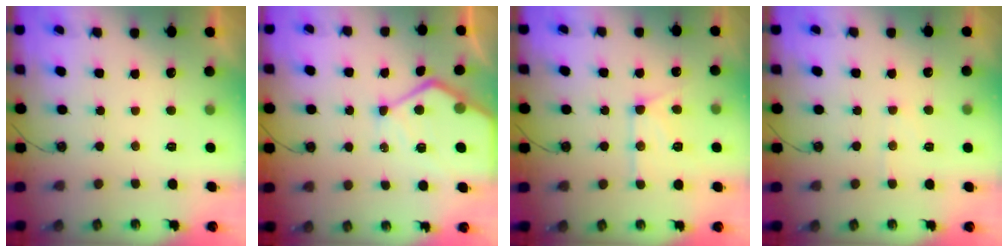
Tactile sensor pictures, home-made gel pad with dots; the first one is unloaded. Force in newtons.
{"total": 13.6, "press": 13.5, "slide": 1.2}
{"total": 13.6, "press": 13.5, "slide": 1.2}
{"total": 4.8, "press": 4.7, "slide": 0.5}